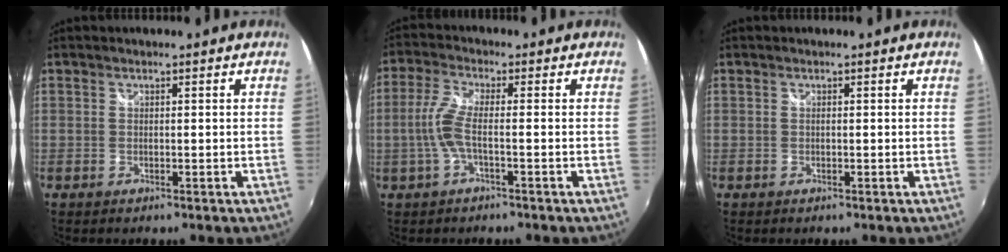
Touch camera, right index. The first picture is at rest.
{"total": 5.6, "force": [-1.5, 0.7, 5.3], "torque": [-0.125, 0.000, -0.027]}
{"total": 0.0}